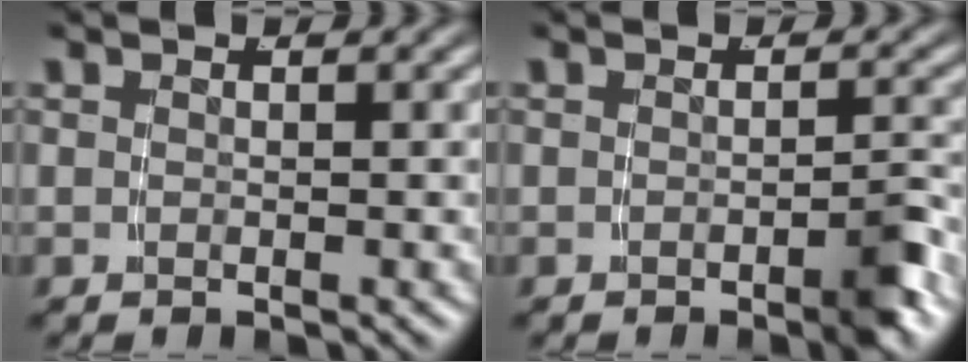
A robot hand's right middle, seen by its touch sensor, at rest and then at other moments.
{"total": 2.0, "force": [-1.2, 0.2, 1.5], "torque": [-0.021, 0.003, -0.026]}